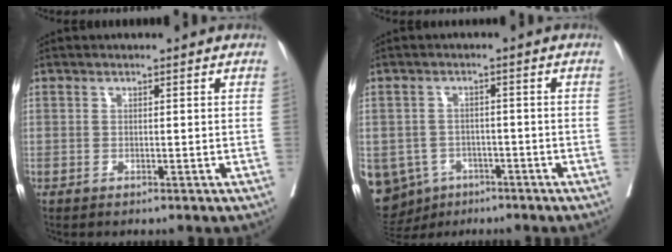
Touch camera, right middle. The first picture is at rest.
{"total": 11.7, "force": [-5.8, 9.6, 3.3], "torque": [-0.099, 0.004, -0.076]}